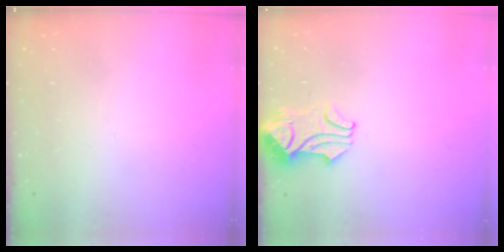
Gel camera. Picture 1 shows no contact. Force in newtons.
{"total": 2.3, "press": 2.2, "slide": 0.6}